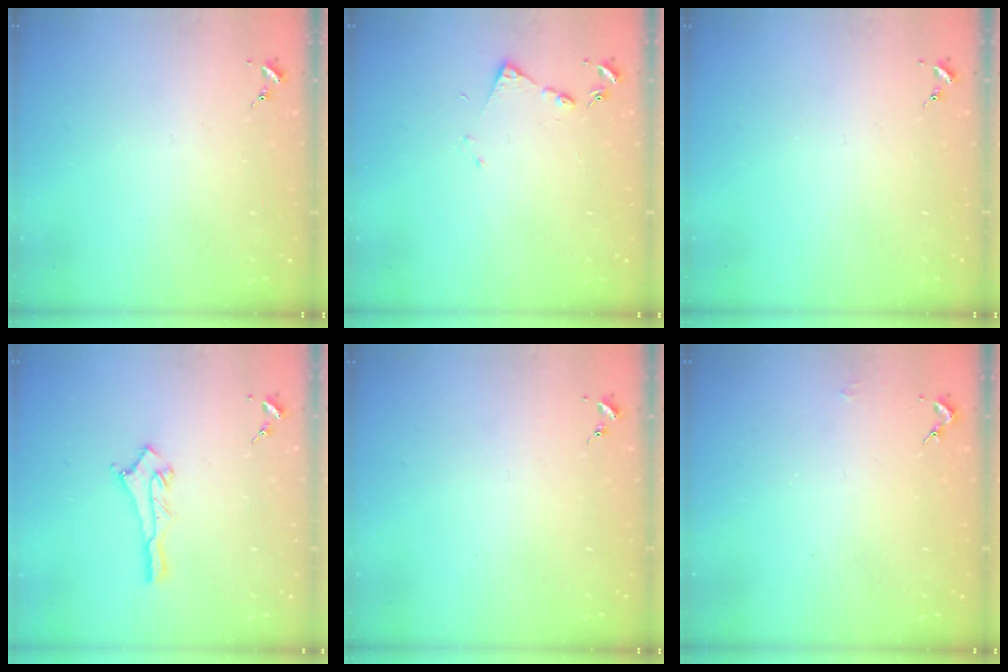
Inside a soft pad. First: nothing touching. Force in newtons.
{"total": 4.6, "press": 4.5, "slide": 0.5}
{"total": 0.0}
{"total": 9.0, "press": 9.0, "slide": 0.6}
{"total": 0.0}
{"total": 2.1, "press": 2.1, "slide": 0.3}